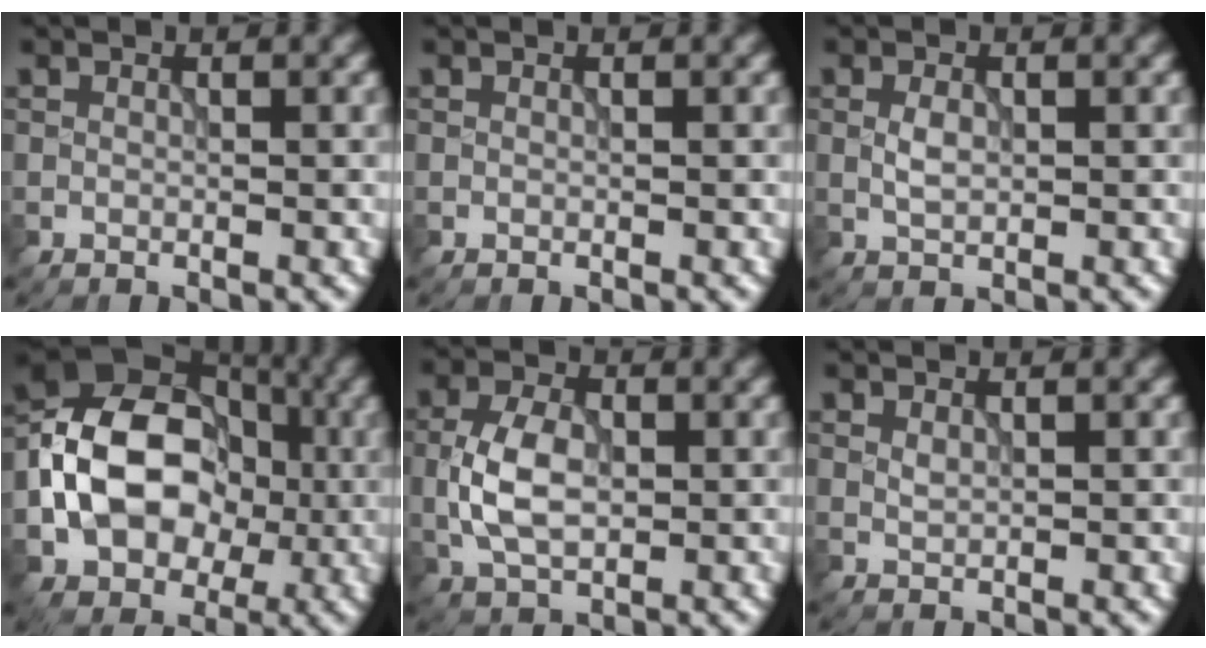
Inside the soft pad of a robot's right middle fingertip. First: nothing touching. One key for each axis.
{"total": 0.0}
{"total": 1.4, "fx": 0.2, "fy": 0.9, "fz": 1.1, "tx": -0.025, "ty": 0.000, "tz": 0.004}
{"total": 12.0, "fx": -1.3, "fy": 9.1, "fz": 7.8, "tx": -0.128, "ty": 0.013, "tz": -0.030}
{"total": 4.8, "fx": -0.4, "fy": 3.1, "fz": 3.7, "tx": -0.077, "ty": 0.001, "tz": -0.011}
{"total": 0.6, "fx": 0.4, "fy": 0.3, "fz": 0.3, "tx": -0.010, "ty": 0.001, "tz": 0.009}